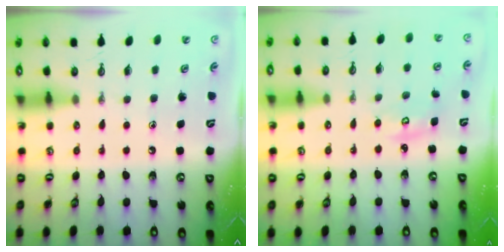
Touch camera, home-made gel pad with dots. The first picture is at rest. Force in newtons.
{"total": 3.9, "press": 3.8, "slide": 0.2}